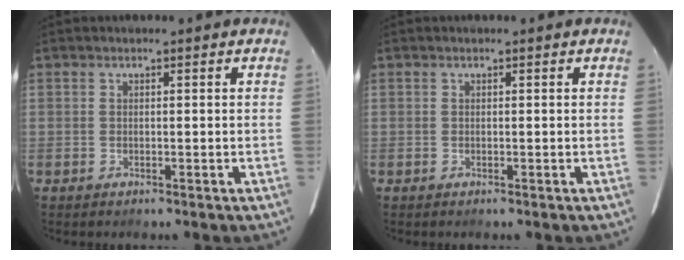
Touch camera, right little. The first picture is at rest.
{"total": 0.0}